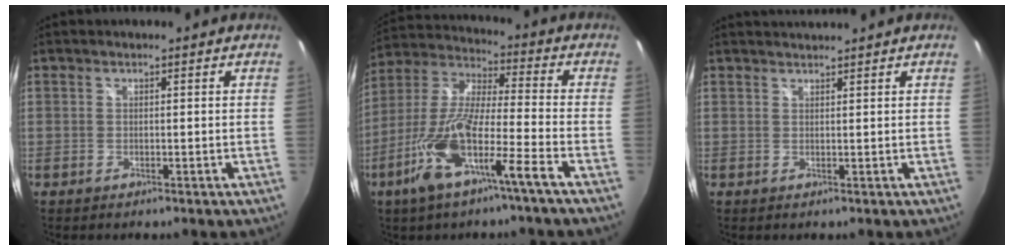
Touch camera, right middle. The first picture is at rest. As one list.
[{"total": 15.0, "force": [-8.0, 1.1, 12.7], "torque": [-0.257, -0.018, -0.157]}, {"total": 2.0, "force": [2.0, -0.5, 0.2], "torque": [-0.005, 0.001, 0.033]}]